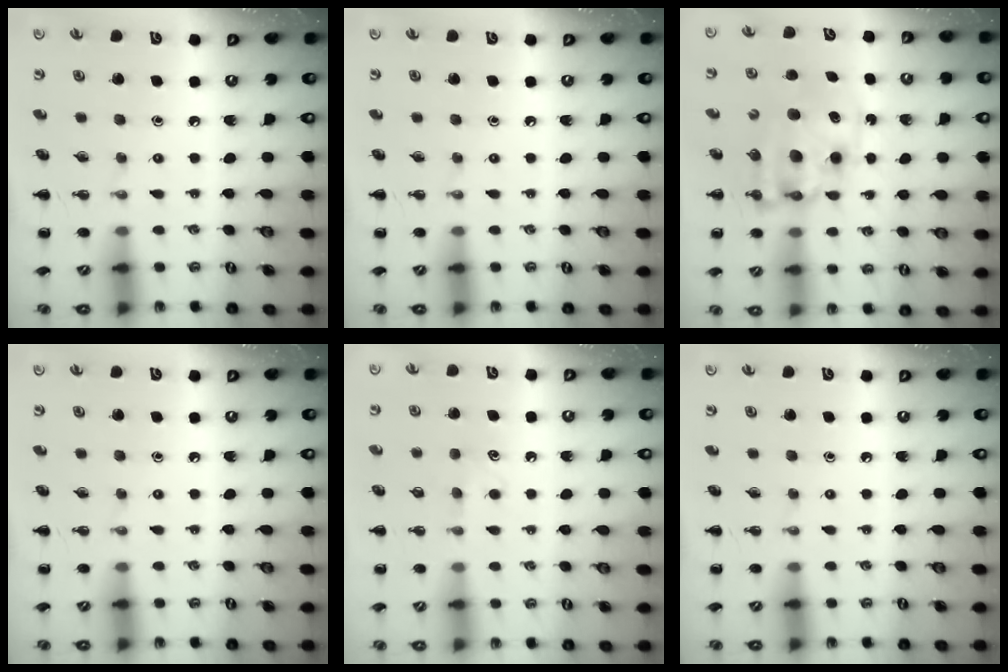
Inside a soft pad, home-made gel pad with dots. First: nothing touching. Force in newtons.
{"total": 0.0}
{"total": 10.7, "press": 10.3, "slide": 2.9}
{"total": 0.0}
{"total": 4.4, "press": 4.2, "slide": 1.2}
{"total": 0.0}